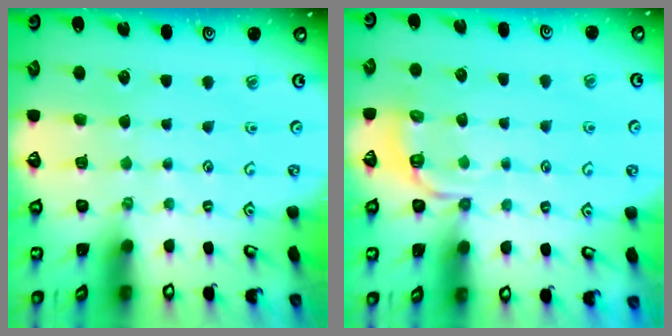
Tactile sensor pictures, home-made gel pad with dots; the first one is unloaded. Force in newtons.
{"total": 5.5, "press": 5.3, "slide": 1.7}